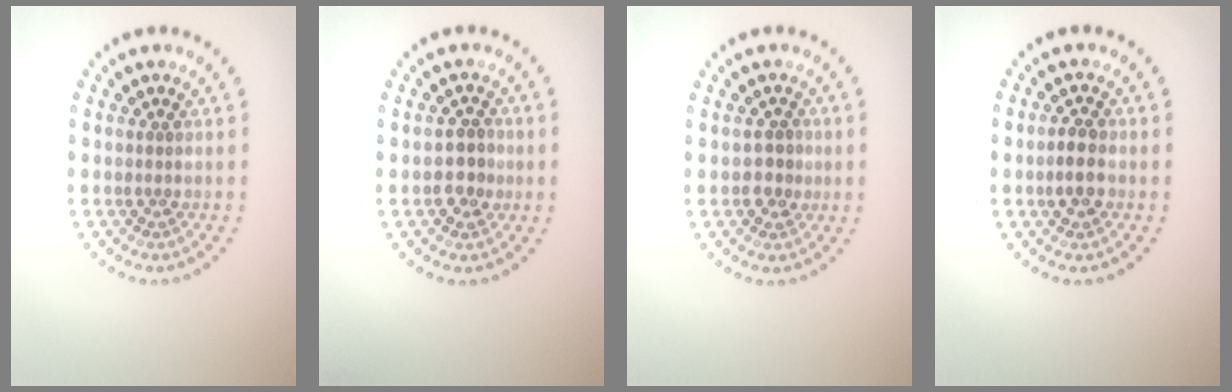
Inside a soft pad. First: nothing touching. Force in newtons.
{"total": 2.5, "press": 2.4, "slide": 0.5}
{"total": 1.9, "press": 1.8, "slide": 0.5}
{"total": 2.4, "press": 2.3, "slide": 0.6}